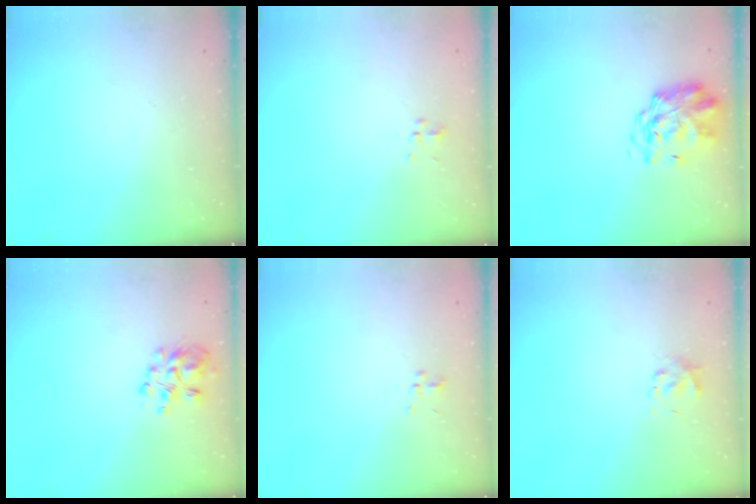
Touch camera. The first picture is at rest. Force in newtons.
{"total": 2.0, "press": 1.8, "slide": 0.8}
{"total": 1.9, "press": 1.7, "slide": 0.9}
{"total": 7.1, "press": 6.9, "slide": 1.6}
{"total": 2.0, "press": 1.8, "slide": 0.8}
{"total": 2.5, "press": 2.5, "slide": 0.6}